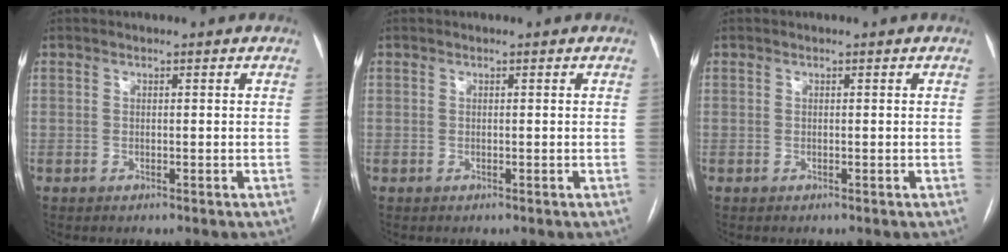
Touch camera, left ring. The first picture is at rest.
{"total": 0.0}
{"total": 0.0}